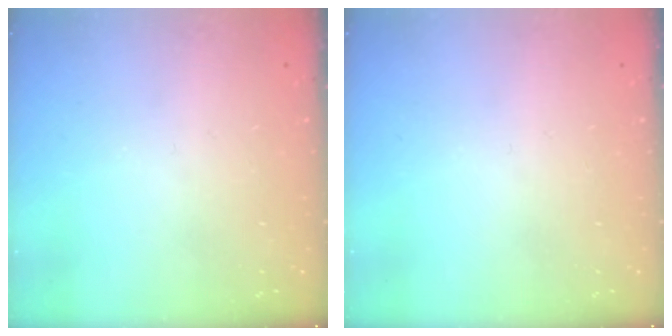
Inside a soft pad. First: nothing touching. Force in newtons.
{"total": 0.0}